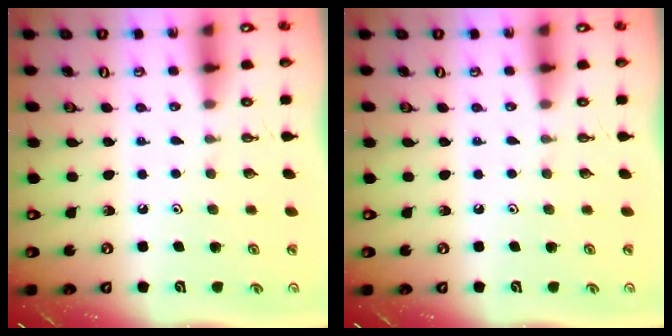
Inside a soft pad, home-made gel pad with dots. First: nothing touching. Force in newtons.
{"total": 0.0}